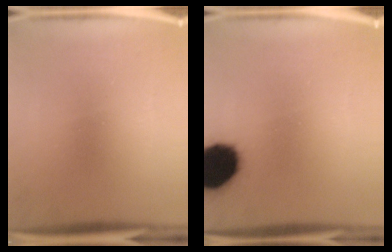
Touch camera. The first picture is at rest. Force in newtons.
{"total": 17.7}